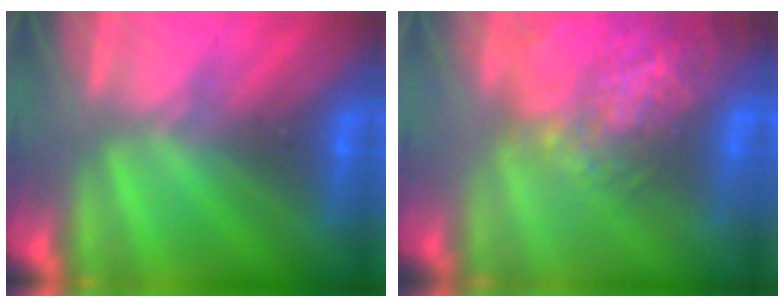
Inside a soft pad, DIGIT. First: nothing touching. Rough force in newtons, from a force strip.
{"total": 7.3}